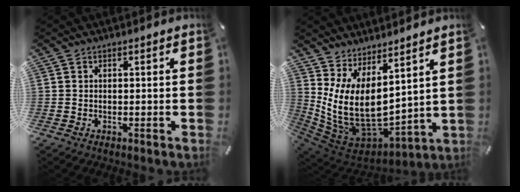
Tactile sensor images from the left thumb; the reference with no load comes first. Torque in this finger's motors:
{"motor_torque": [2.48, 2.53, 1.43, -1.34, 0.62]}